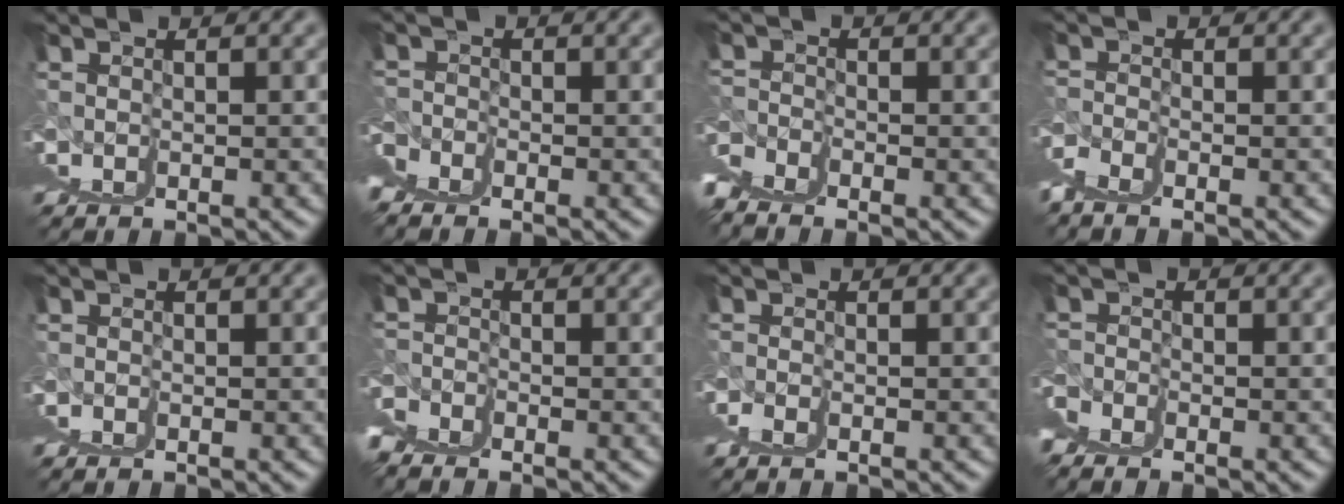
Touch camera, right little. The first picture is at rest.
{"total": 2.8, "force": [1.7, -2.2, -0.4], "torque": [0.020, 0.014, 0.029]}
{"total": 2.9, "force": [2.1, -2.0, 0.5], "torque": [0.003, 0.013, 0.037]}
{"total": 2.5, "force": [1.1, -2.2, 0.1], "torque": [0.009, 0.009, 0.025]}
{"total": 0.5, "force": [-0.1, -0.5, -0.1], "torque": [0.005, 0.001, 0.001]}
{"total": 2.8, "force": [1.5, -2.4, -0.2], "torque": [0.016, 0.011, 0.028]}
{"total": 1.6, "force": [-0.3, -1.5, -0.2], "torque": [0.007, -0.001, 0.004]}
{"total": 2.7, "force": [1.5, -2.2, -0.4], "torque": [0.020, 0.014, 0.027]}